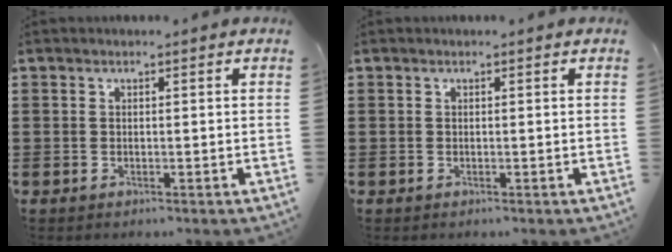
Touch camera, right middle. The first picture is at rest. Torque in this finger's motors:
{"motor_torque": [0.12, -0.02, 0.00, -0.01]}